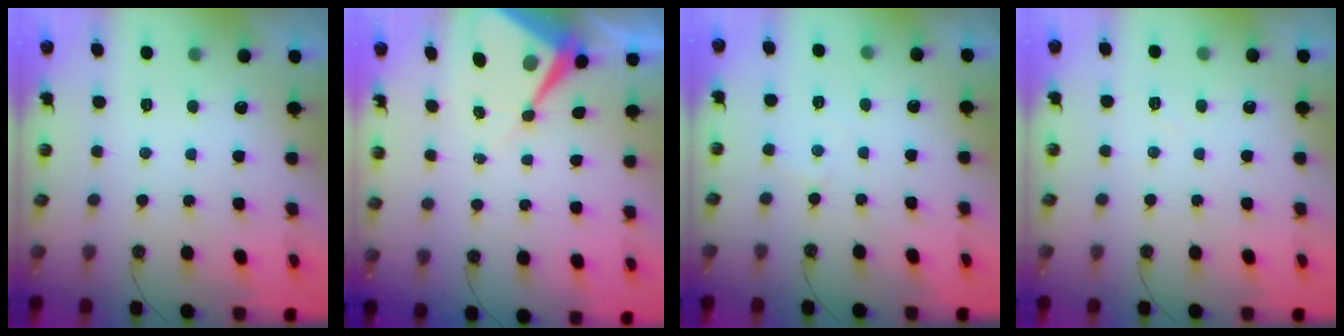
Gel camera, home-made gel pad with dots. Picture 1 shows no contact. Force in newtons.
{"total": 8.0, "press": 8.0, "slide": 0.6}
{"total": 3.6, "press": 3.6, "slide": 0.6}
{"total": 3.3, "press": 3.2, "slide": 0.6}